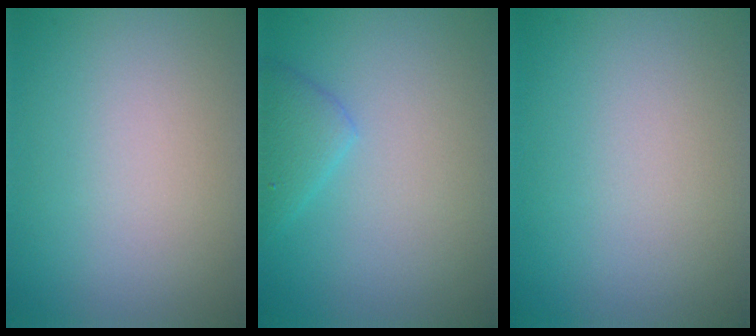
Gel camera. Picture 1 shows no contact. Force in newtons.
{"total": 2.0, "press": 2.0, "slide": 0.1}
{"total": 0.0}